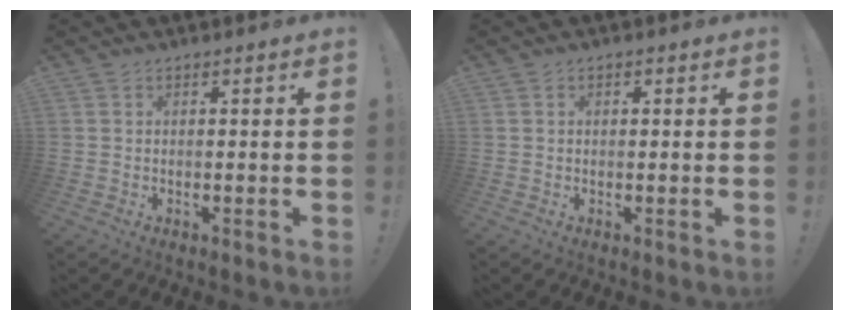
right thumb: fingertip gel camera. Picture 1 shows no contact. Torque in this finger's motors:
{"motor_torque": [-0.06, -0.30, -0.07, 0.18, 0.03]}